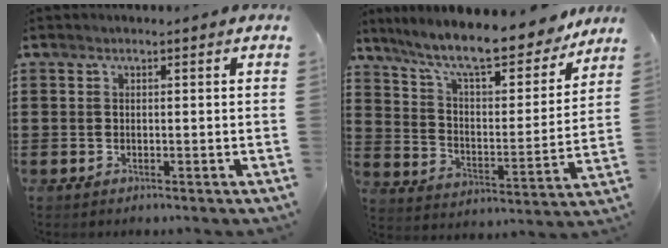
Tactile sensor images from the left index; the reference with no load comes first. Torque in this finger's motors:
{"motor_torque": [1.07, 1.07, 1.05, 0.18]}